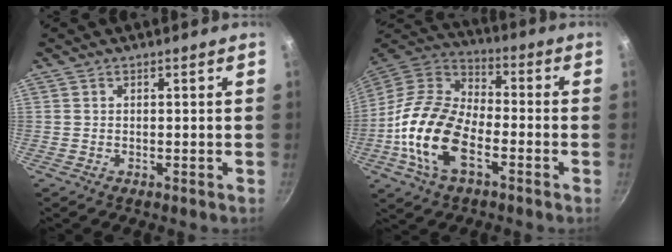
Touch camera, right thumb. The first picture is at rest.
{"total": 18.6, "force": [-5.8, 10.1, 14.4], "torque": [-0.261, 0.034, -0.128]}